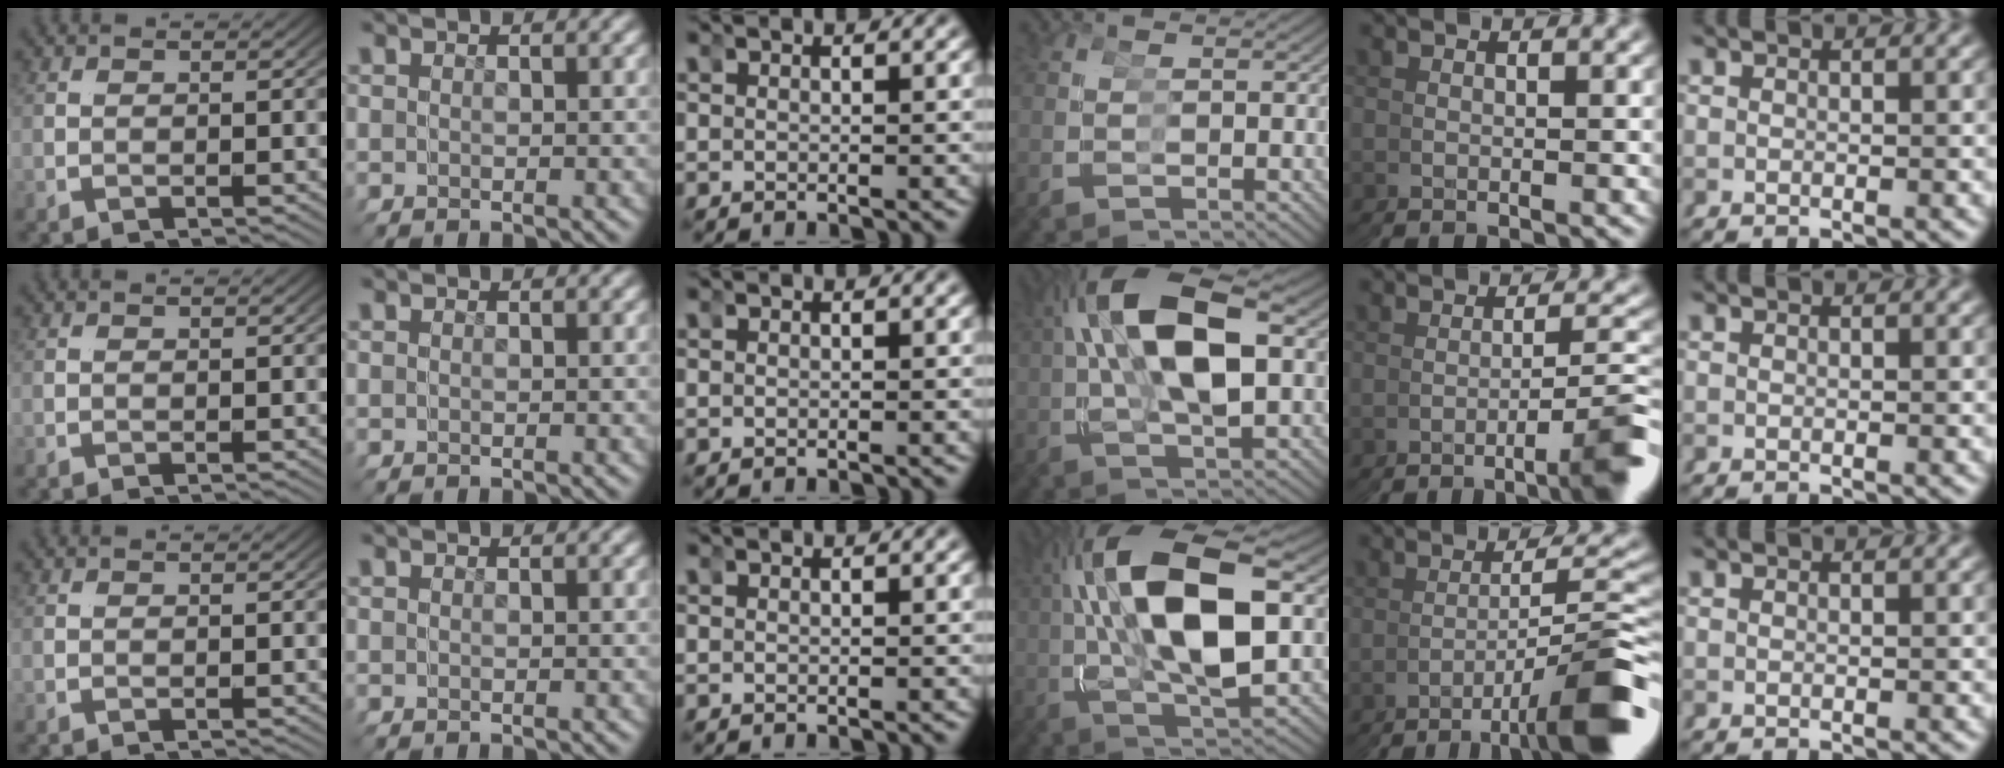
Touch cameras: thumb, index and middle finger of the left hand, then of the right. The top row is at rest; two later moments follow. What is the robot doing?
{"motion": "grasp_and_lifting", "object": "toy banana"}